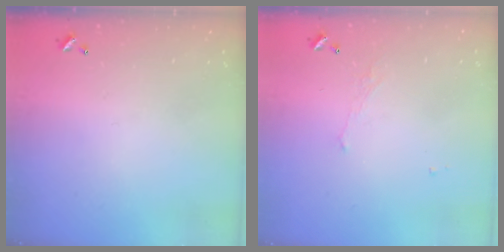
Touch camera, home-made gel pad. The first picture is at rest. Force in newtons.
{"total": 1.1, "press": 0.8, "slide": 0.7}